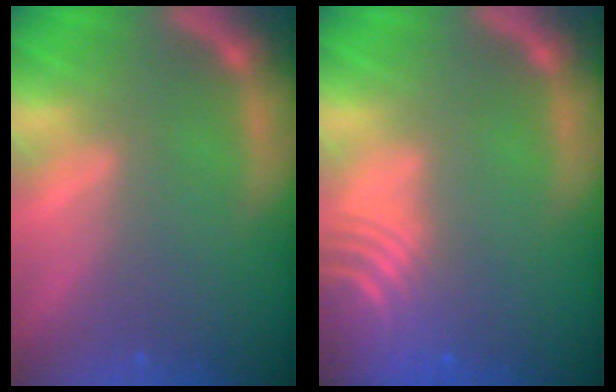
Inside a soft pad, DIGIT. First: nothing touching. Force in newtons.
{"total": 10.1}